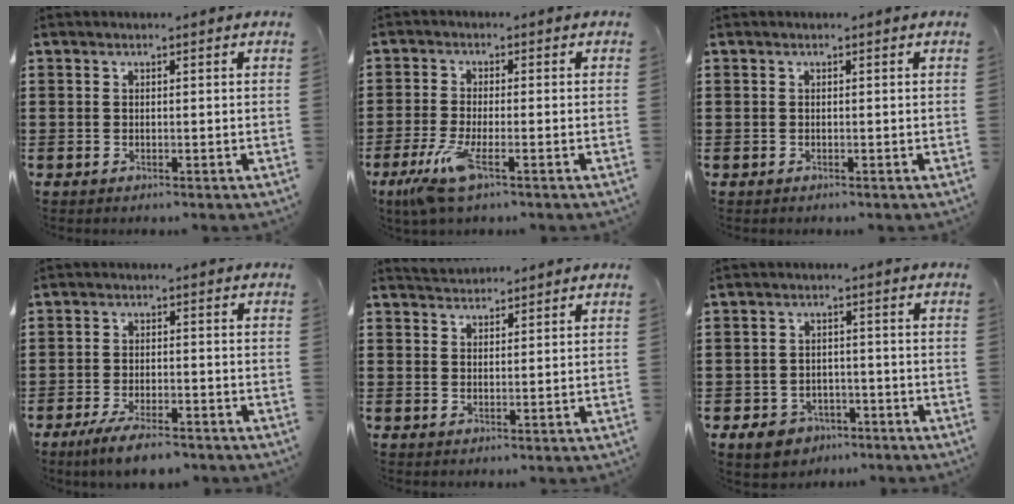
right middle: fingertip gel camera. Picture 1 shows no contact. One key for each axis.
{"total": 5.4, "fx": -2.8, "fy": 1.0, "fz": 4.4, "tx": -0.106, "ty": -0.020, "tz": -0.054}
{"total": 0.0}
{"total": 5.0, "fx": -4.2, "fy": 0.7, "fz": 2.6, "tx": -0.055, "ty": -0.007, "tz": -0.080}
{"total": 2.3, "fx": 2.2, "fy": 0.3, "fz": -0.2, "tx": -0.004, "ty": 0.002, "tz": 0.044}
{"total": 4.2, "fx": -3.5, "fy": 2.0, "fz": 1.0, "tx": -0.029, "ty": 0.005, "tz": -0.069}